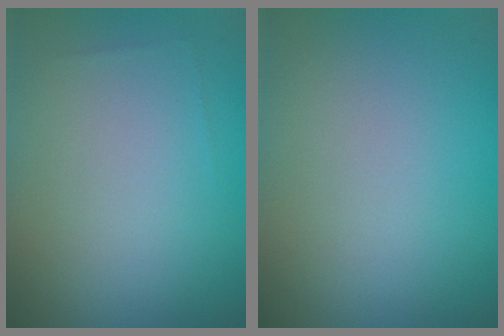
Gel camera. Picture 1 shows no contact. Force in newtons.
{"total": 0.0}